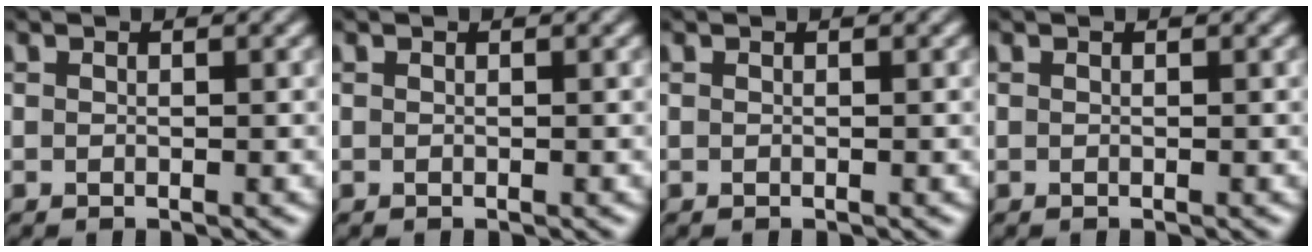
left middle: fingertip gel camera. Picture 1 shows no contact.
{"total": 0.0}
{"total": 0.0}
{"total": 0.0}